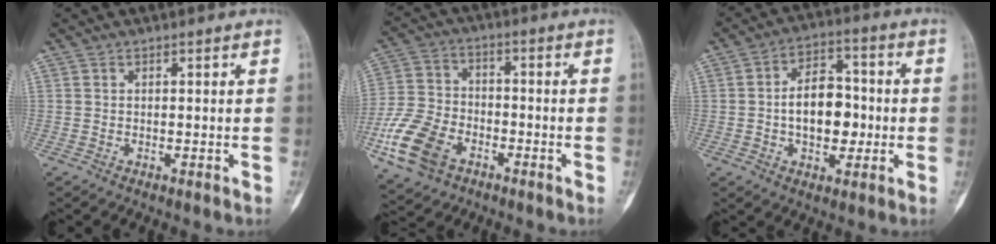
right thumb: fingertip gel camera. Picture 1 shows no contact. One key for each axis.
{"total": 13.4, "fx": -6.0, "fy": 8.9, "fz": 7.9, "tx": -0.154, "ty": 0.021, "tz": -0.115}
{"total": 11.7, "fx": -1.0, "fy": 7.5, "fz": 8.9, "tx": -0.105, "ty": 0.023, "tz": -0.021}